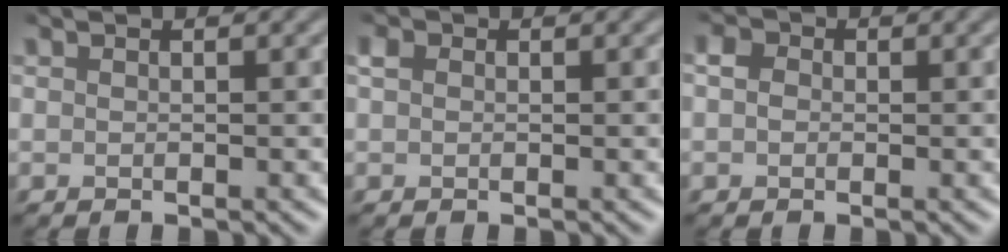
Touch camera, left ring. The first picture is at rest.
{"total": 0.6, "force": [-0.3, 0.4, -0.2], "torque": [-0.005, 0.008, -0.001]}
{"total": 1.2, "force": [-0.8, 0.8, -0.4], "torque": [0.000, 0.006, -0.014]}